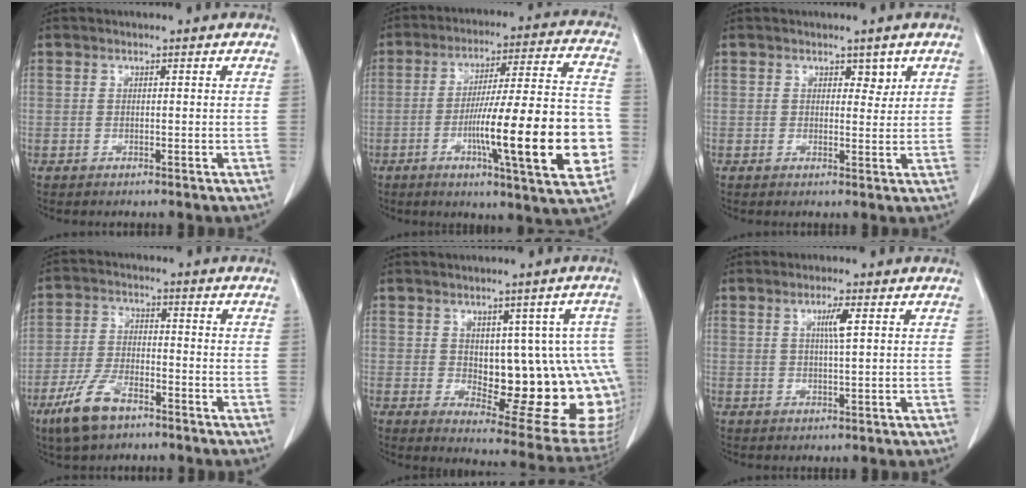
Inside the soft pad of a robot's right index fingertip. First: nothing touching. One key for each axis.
{"total": 21.2, "fx": -5.4, "fy": 1.6, "fz": 20.4, "tx": -0.277, "ty": 0.005, "tz": -0.078}
{"total": 1.9, "fx": 1.2, "fy": 1.1, "fz": 1.0, "tx": -0.006, "ty": -0.005, "tz": 0.017}
{"total": 8.3, "fx": -5.5, "fy": 3.1, "fz": 5.4, "tx": -0.120, "ty": -0.009, "tz": -0.104}
{"total": 18.3, "fx": -0.5, "fy": 7.9, "fz": 16.5, "tx": -0.140, "ty": 0.017, "tz": 0.020}
{"total": 2.9, "fx": 1.0, "fy": -0.2, "fz": 2.7, "tx": -0.050, "ty": -0.002, "tz": 0.016}